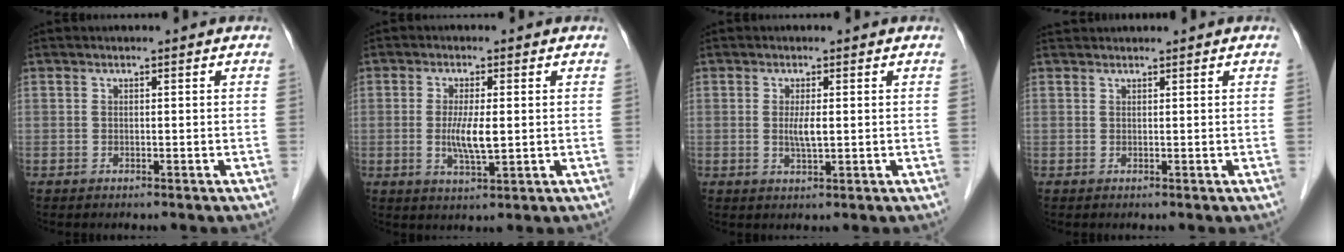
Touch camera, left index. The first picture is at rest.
{"total": 4.8, "force": [-0.1, 0.9, 4.7], "torque": [-0.096, -0.009, 0.000]}
{"total": 2.6, "force": [0.2, 0.4, 2.5], "torque": [-0.054, -0.004, 0.005]}
{"total": 2.0, "force": [2.0, 0.2, 0.3], "torque": [-0.006, 0.028, 0.037]}